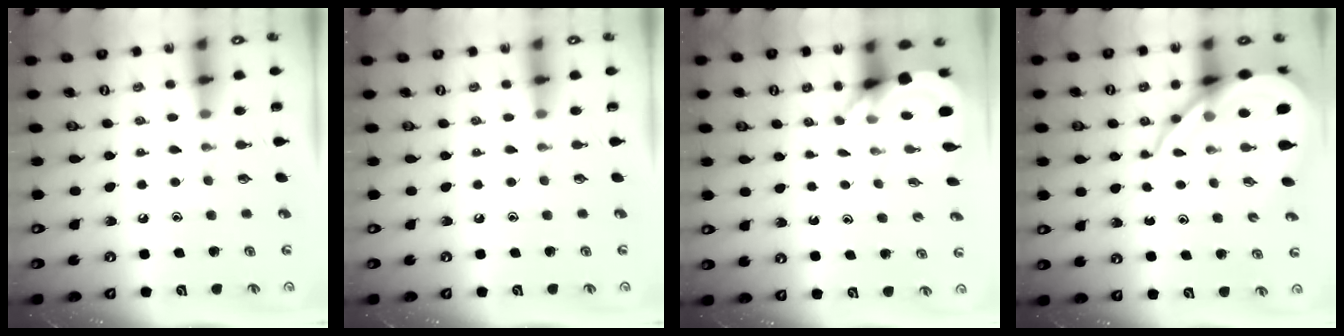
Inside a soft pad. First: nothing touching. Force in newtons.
{"total": 0.0}
{"total": 3.9, "press": 3.9, "slide": 0.3}
{"total": 12.9, "press": 12.8, "slide": 1.5}